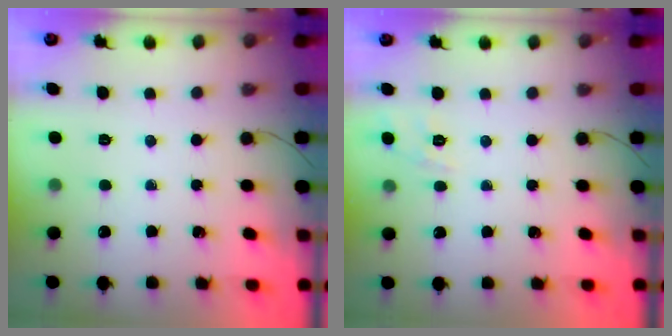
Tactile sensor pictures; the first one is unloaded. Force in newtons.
{"total": 8.9, "press": 8.7, "slide": 1.7}